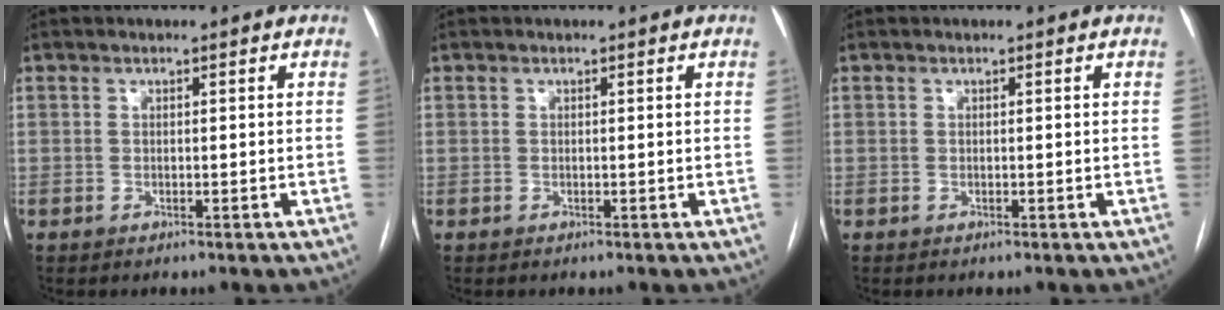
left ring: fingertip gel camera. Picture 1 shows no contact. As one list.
[{"total": 0.0}, {"total": 0.0}]